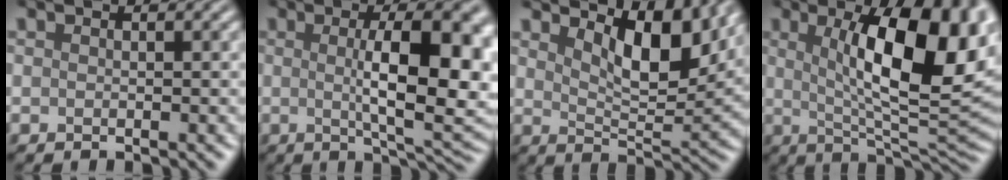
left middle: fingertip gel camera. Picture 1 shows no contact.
{"total": 9.8, "force": [0.5, 2.6, 9.5], "torque": [-0.128, -0.003, 0.012]}
{"total": 6.3, "force": [3.6, 2.3, 4.7], "torque": [-0.077, -0.007, 0.052]}
{"total": 12.2, "force": [2.5, 3.5, 11.4], "torque": [-0.161, 0.007, 0.042]}